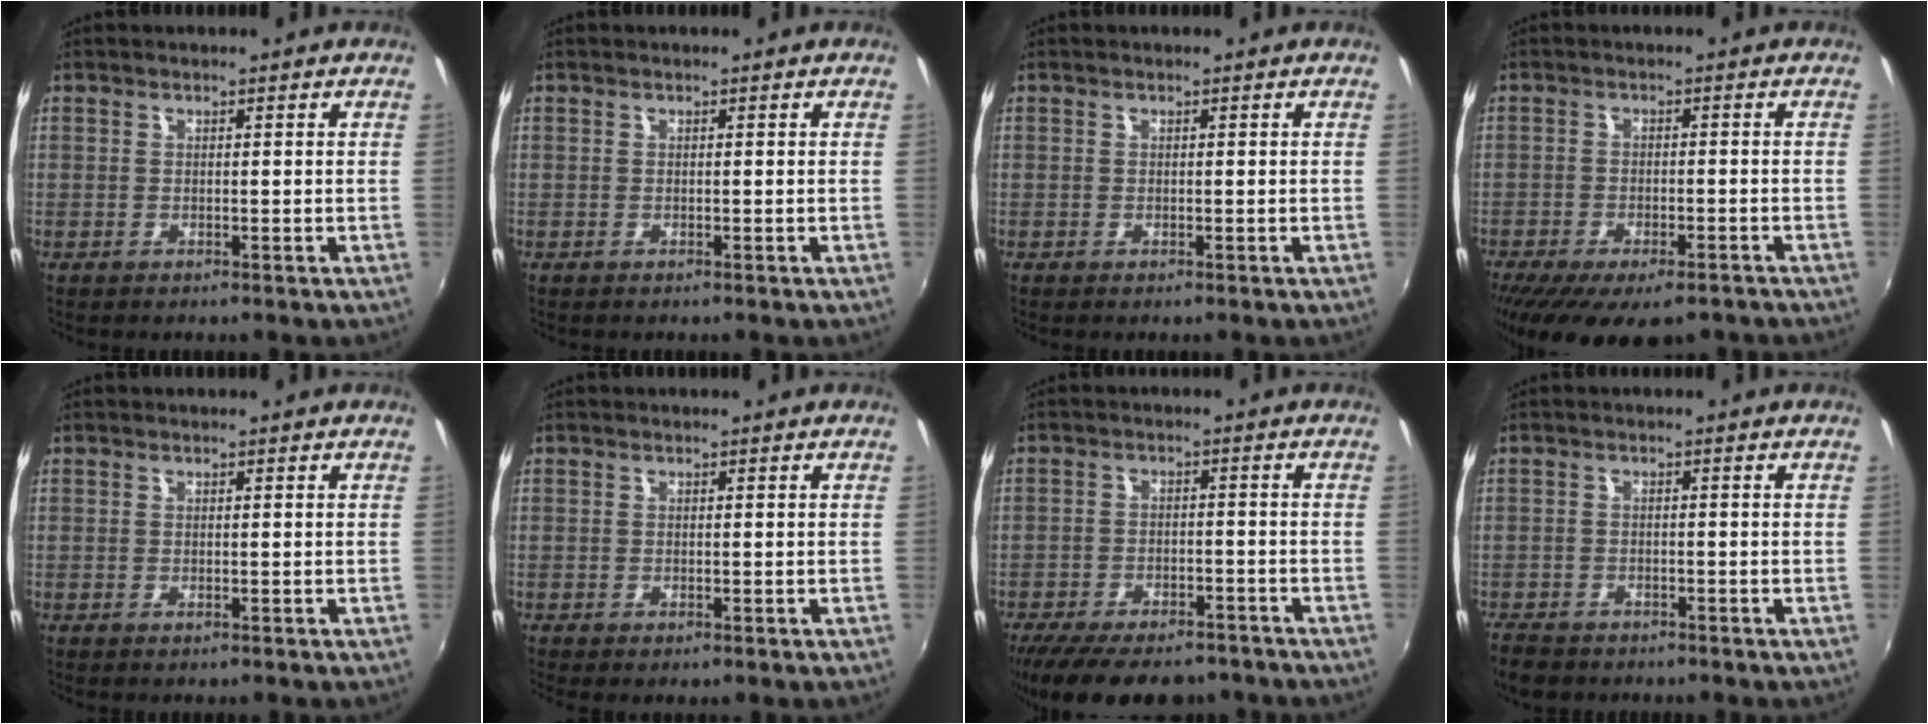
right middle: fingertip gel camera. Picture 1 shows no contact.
{"total": 0.0}
{"total": 0.0}
{"total": 15.8, "force": [-11.5, 5.9, 9.2], "torque": [-0.186, -0.049, -0.165]}
{"total": 0.0}
{"total": 0.9, "force": [-0.4, 0.2, 0.8], "torque": [-0.014, -0.004, -0.004]}
{"total": 17.2, "force": [-13.6, 6.6, 8.3], "torque": [-0.175, -0.023, -0.196]}
{"total": 5.7, "force": [-4.6, 2.6, 2.1], "torque": [-0.066, -0.017, -0.083]}